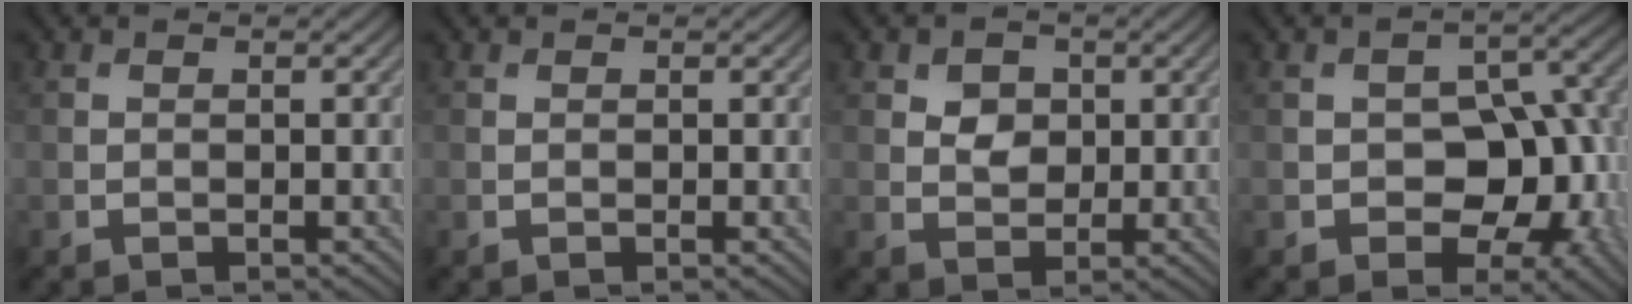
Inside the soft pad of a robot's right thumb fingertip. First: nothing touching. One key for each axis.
{"total": 0.0}
{"total": 3.1, "fx": 1.1, "fy": 2.5, "fz": 1.6, "tx": -0.027, "ty": -0.003, "tz": 0.007}
{"total": 9.2, "fx": -2.1, "fy": 6.0, "fz": 6.7, "tx": -0.084, "ty": -0.010, "tz": -0.038}